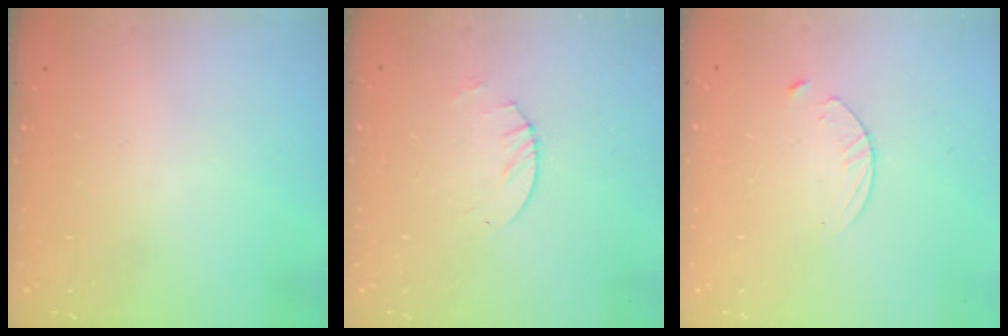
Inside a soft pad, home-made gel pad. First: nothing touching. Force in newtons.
{"total": 2.6, "press": 2.5, "slide": 0.4}
{"total": 3.1, "press": 3.1, "slide": 0.3}